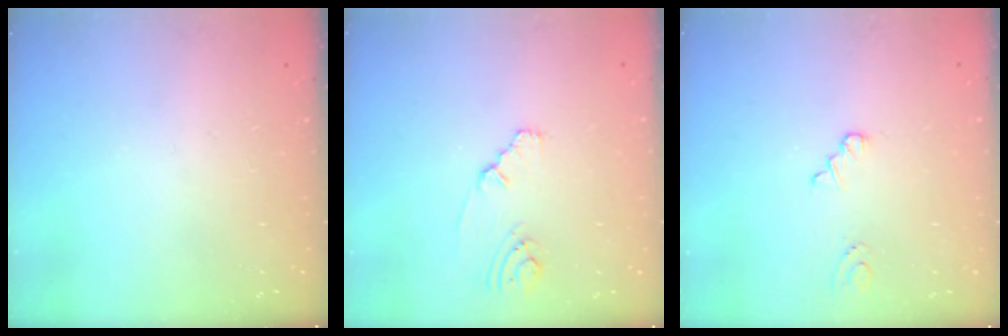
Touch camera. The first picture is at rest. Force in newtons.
{"total": 3.1, "press": 3.1, "slide": 0.5}
{"total": 1.0, "press": 1.0, "slide": 0.1}